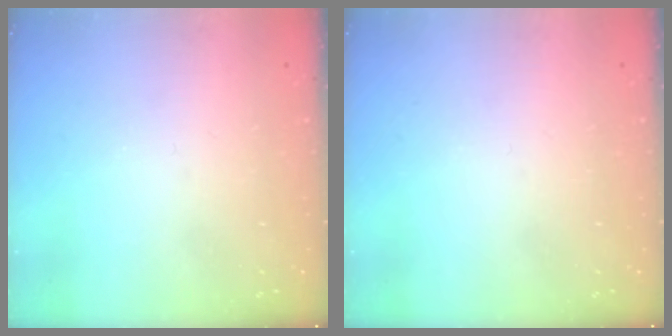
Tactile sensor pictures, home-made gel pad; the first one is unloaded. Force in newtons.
{"total": 0.0}